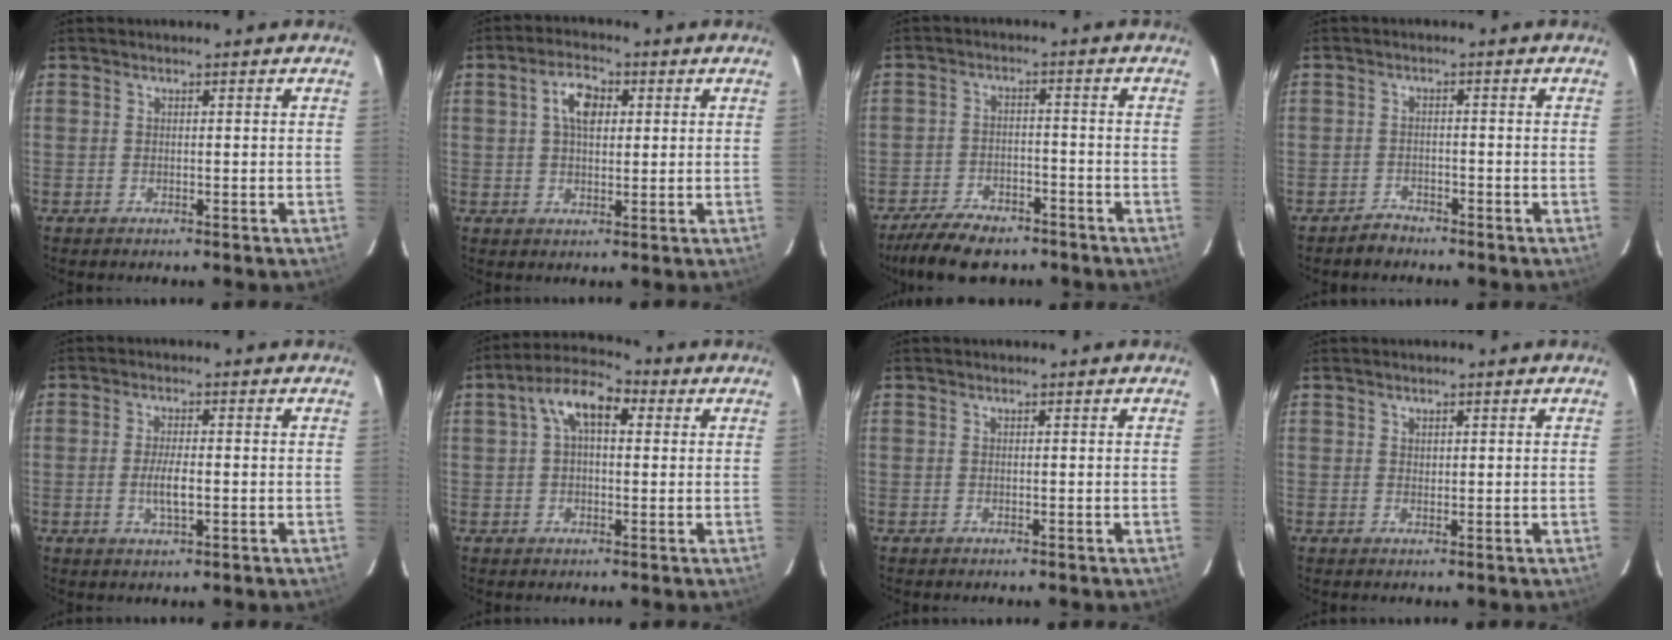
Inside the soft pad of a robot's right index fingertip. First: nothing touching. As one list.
[{"total": 5.6, "force": [1.5, 3.2, 4.4], "torque": [-0.078, 0.017, 0.029]}, {"total": 11.3, "force": [-9.0, 4.7, 5.0], "torque": [-0.124, -0.004, -0.143]}, {"total": 2.6, "force": [-2.1, 1.5, -0.2], "torque": [0.002, 0.012, -0.036]}, {"total": 4.2, "force": [-0.8, 1.1, 4.0], "torque": [-0.078, -0.005, -0.013]}, {"total": 8.4, "force": [2.4, 4.4, 6.7], "torque": [-0.125, 0.033, 0.035]}, {"total": 0.0}, {"total": 0.9, "force": [0.5, 0.7, 0.2], "torque": [-0.001, 0.004, 0.008]}]